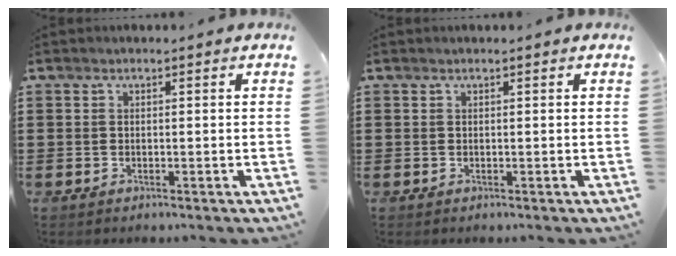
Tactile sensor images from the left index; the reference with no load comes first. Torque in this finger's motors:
{"motor_torque": [0.10, -0.07, 0.06, -0.01]}